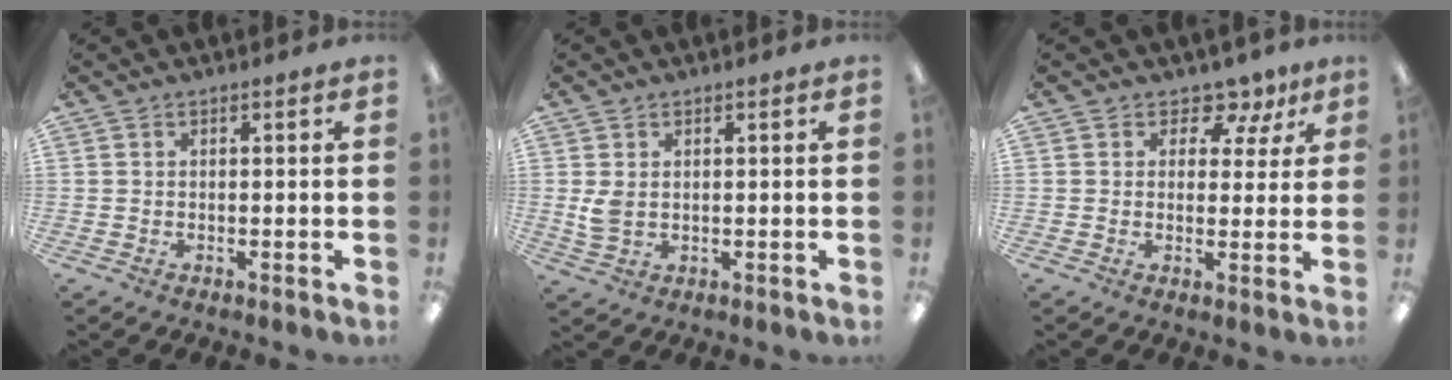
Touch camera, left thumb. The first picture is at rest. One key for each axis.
{"total": 3.9, "fx": 0.6, "fy": 2.4, "fz": 2.9, "tx": -0.071, "ty": 0.000, "tz": 0.008}
{"total": 6.2, "fx": 4.2, "fy": 3.8, "fz": 2.6, "tx": -0.029, "ty": -0.024, "tz": 0.072}